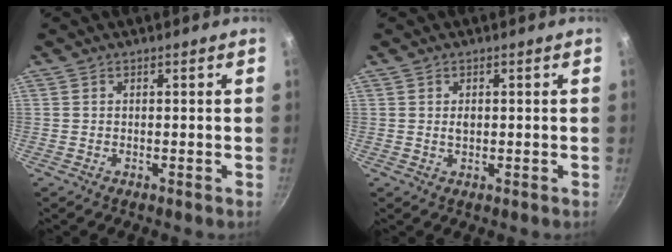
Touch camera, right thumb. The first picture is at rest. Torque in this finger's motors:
{"motor_torque": [0.50, 0.32, 0.27, 0.00, -0.02]}